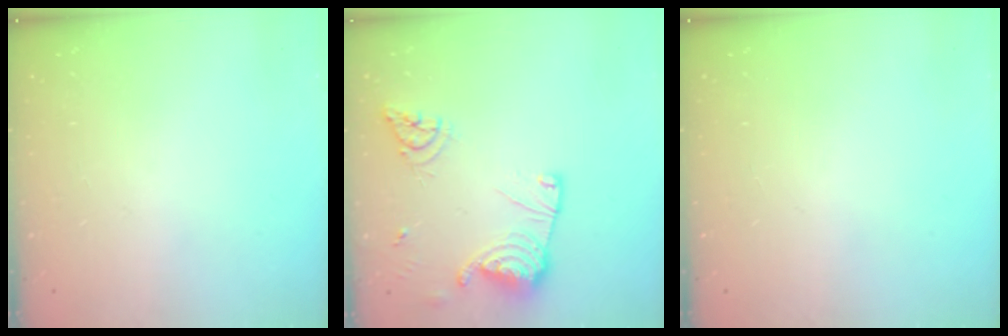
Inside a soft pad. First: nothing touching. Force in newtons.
{"total": 15.0, "press": 14.9, "slide": 1.5}
{"total": 0.0}